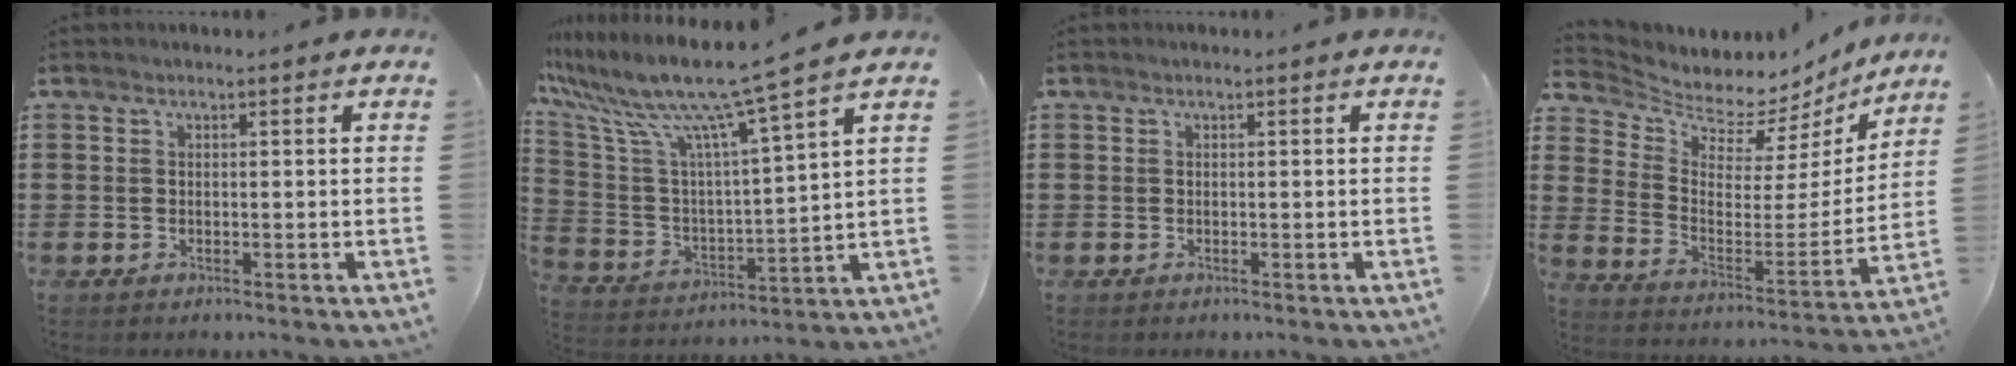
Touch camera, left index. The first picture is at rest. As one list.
[{"total": 10.3, "force": [8.4, -0.5, 6.0], "torque": [-0.155, -0.065, 0.132]}, {"total": 0.0}, {"total": 5.0, "force": [4.7, 1.5, 0.0], "torque": [-0.030, -0.056, 0.075]}]